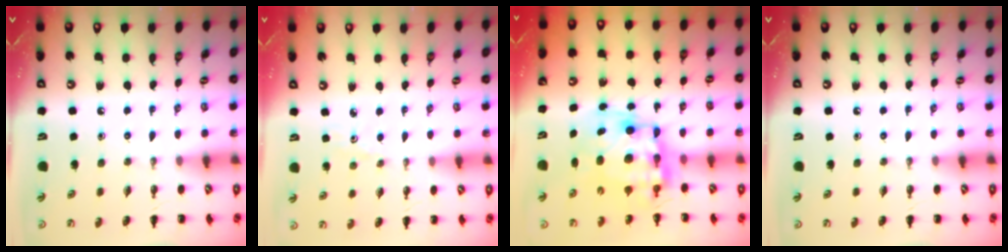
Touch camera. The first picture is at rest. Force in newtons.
{"total": 1.7, "press": 1.6, "slide": 0.6}
{"total": 11.4, "press": 11.0, "slide": 2.9}
{"total": 0.0}